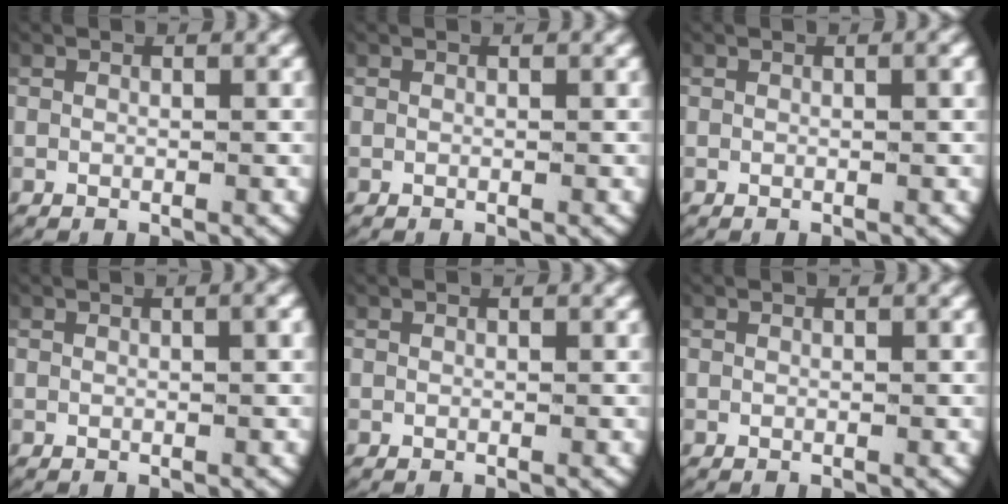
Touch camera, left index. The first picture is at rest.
{"total": 0.0}
{"total": 0.6, "force": [0.3, -0.2, 0.5], "torque": [-0.007, 0.004, 0.005]}
{"total": 0.9, "force": [0.4, -0.1, 0.8], "torque": [-0.011, 0.007, 0.006]}
{"total": 0.0}
{"total": 0.0}